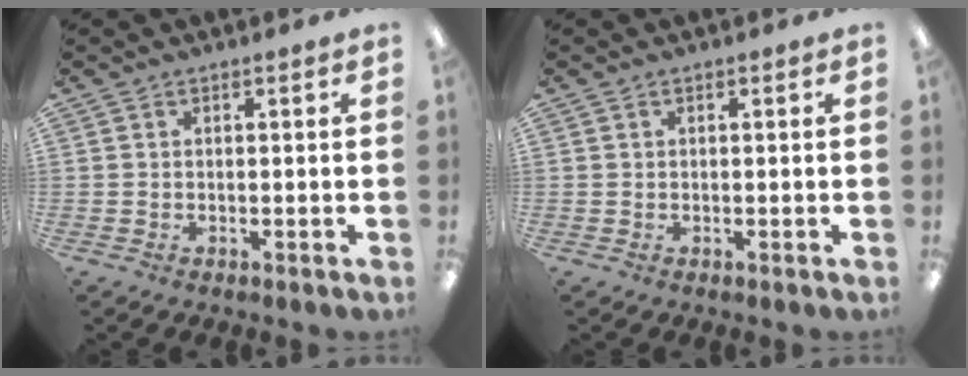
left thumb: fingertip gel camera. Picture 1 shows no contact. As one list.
[{"total": 0.0}]